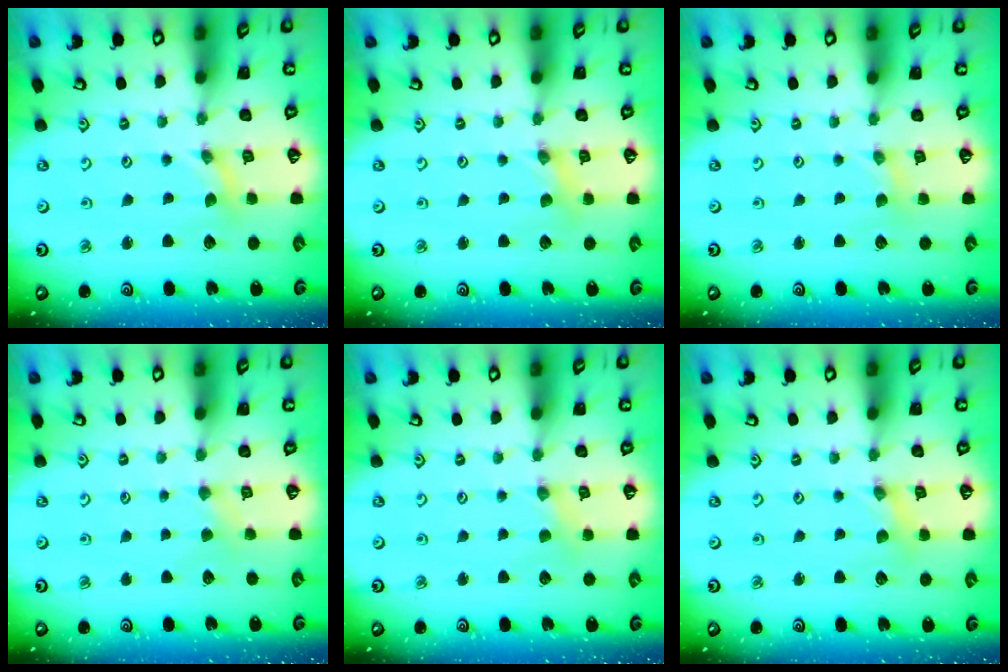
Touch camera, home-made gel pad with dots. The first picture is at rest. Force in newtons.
{"total": 1.5, "press": 1.5, "slide": 0.0}
{"total": 1.4, "press": 1.4, "slide": 0.2}
{"total": 2.1, "press": 2.1, "slide": 0.5}
{"total": 2.0, "press": 1.9, "slide": 0.4}
{"total": 1.5, "press": 1.5, "slide": 0.0}